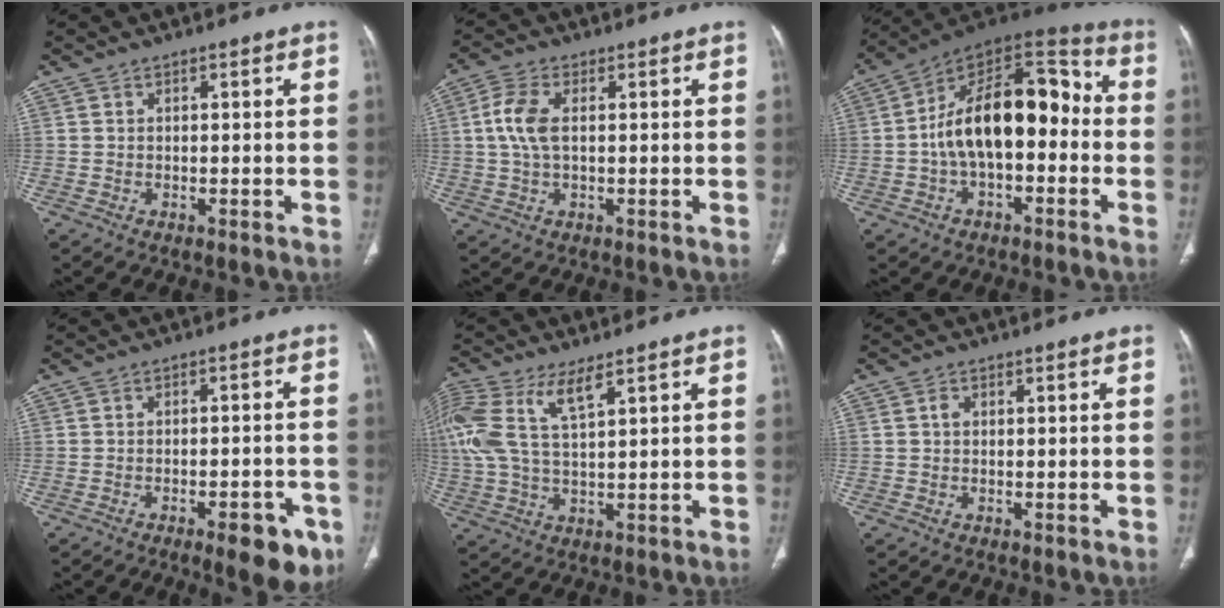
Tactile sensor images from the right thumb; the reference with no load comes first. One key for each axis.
{"total": 6.5, "fx": 0.9, "fy": 3.3, "fz": 5.5, "tx": -0.137, "ty": 0.012, "tz": 0.016}
{"total": 19.6, "fx": -1.4, "fy": 10.7, "fz": 16.4, "tx": -0.244, "ty": 0.056, "tz": -0.032}
{"total": 8.6, "fx": -4.6, "fy": 3.1, "fz": 6.6, "tx": -0.064, "ty": 0.017, "tz": -0.055}
{"total": 13.4, "fx": 6.1, "fy": 4.9, "fz": 10.8, "tx": -0.277, "ty": 0.004, "tz": 0.125}
{"total": 1.2, "fx": 0.2, "fy": 0.9, "fz": 0.8, "tx": -0.014, "ty": 0.003, "tz": 0.004}